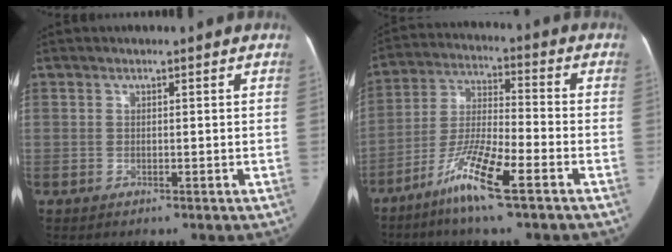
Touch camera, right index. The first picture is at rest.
{"total": 11.1, "force": [-6.7, 0.4, 8.8], "torque": [-0.180, -0.017, -0.132]}